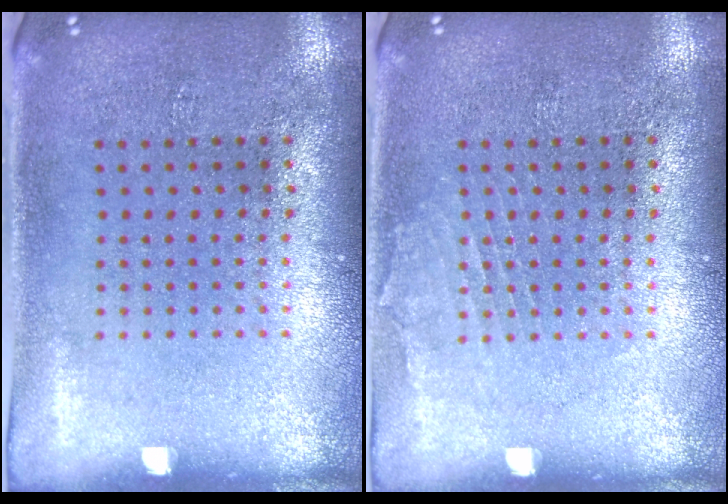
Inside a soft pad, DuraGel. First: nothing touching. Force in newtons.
{"total": 1.0, "press": 1.0, "slide": 0.1}